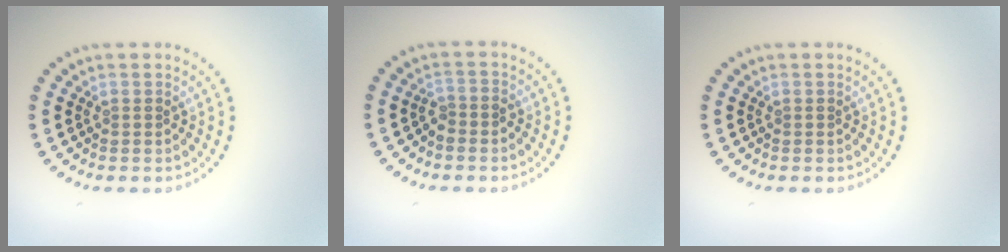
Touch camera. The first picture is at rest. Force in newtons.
{"total": 1.3, "press": 1.1, "slide": 0.7}
{"total": 0.0}